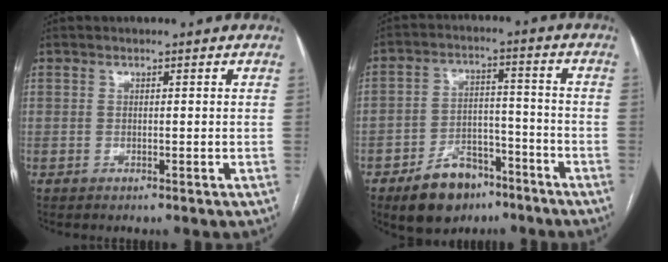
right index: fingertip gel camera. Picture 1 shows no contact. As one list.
[{"total": 9.7, "force": [-6.4, 5.7, 4.6], "torque": [-0.082, 0.014, -0.101]}]